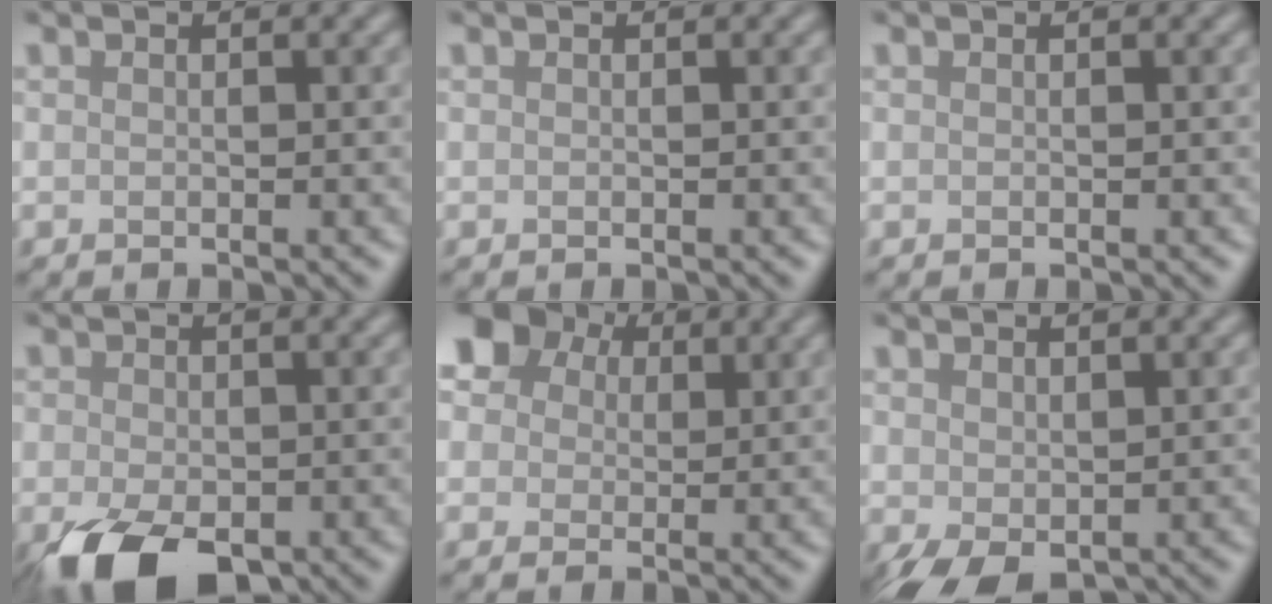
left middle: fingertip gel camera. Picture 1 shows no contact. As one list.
[{"total": 0.0}, {"total": 0.0}, {"total": 8.3, "force": [-4.1, 4.8, 5.5], "torque": [-0.112, -0.035, -0.058]}, {"total": 7.9, "force": [3.2, 6.2, 3.8], "torque": [-0.086, 0.030, 0.032]}, {"total": 3.1, "force": [-0.7, 1.9, 2.3], "torque": [-0.051, -0.007, -0.006]}]